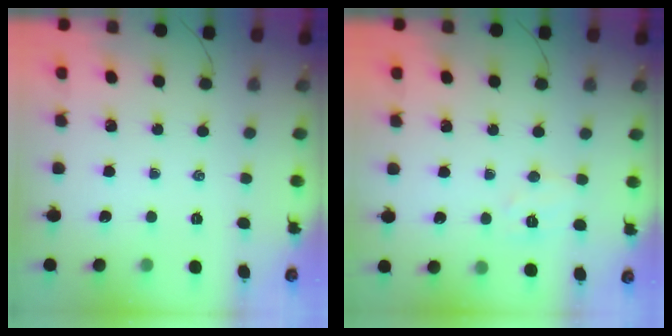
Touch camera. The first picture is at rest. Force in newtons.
{"total": 5.7, "press": 5.6, "slide": 1.1}